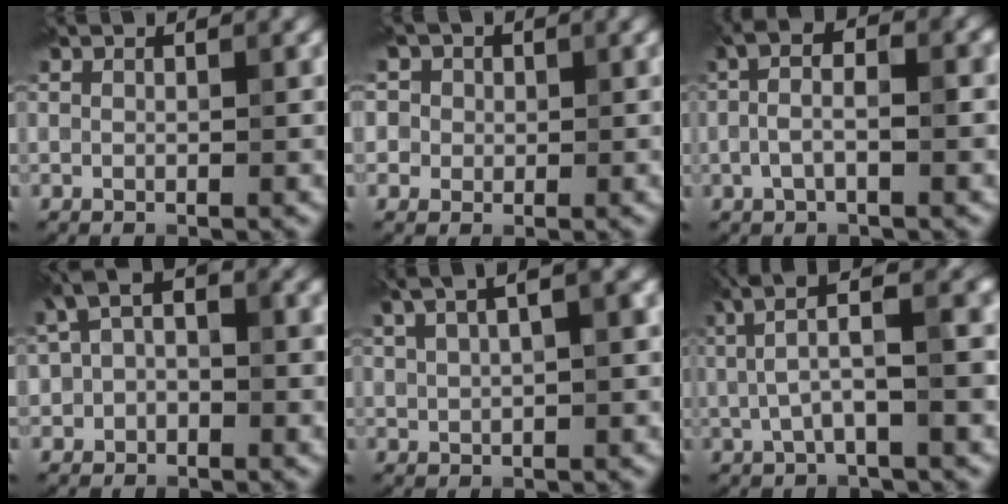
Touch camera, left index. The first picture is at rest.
{"total": 4.6, "force": [2.0, 3.8, 1.7], "torque": [-0.026, 0.015, 0.005]}
{"total": 3.9, "force": [-0.5, 1.3, 3.6], "torque": [-0.080, 0.009, -0.018]}
{"total": 6.5, "force": [0.5, 4.4, 4.8], "torque": [-0.080, 0.016, -0.002]}
{"total": 8.7, "force": [4.1, 3.8, 6.6], "torque": [-0.128, 0.030, 0.065]}
{"total": 6.0, "force": [1.4, 1.5, 5.6], "torque": [-0.103, 0.010, 0.018]}